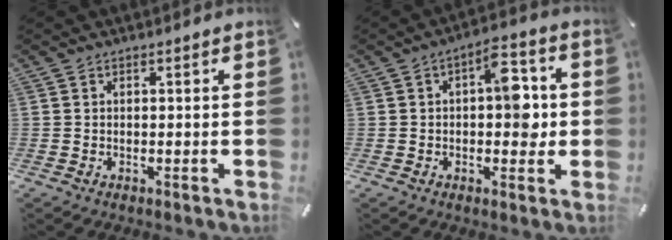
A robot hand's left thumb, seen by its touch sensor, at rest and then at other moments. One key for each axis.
{"total": 9.6, "fx": 0.9, "fy": 5.2, "fz": 8.0, "tx": -0.090, "ty": -0.001, "tz": 0.008}